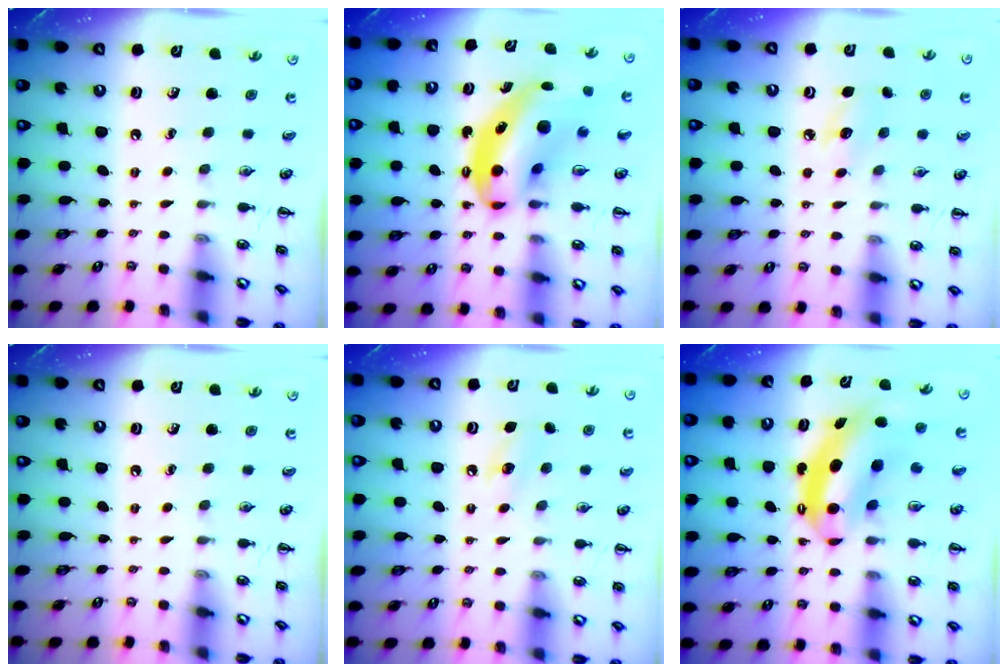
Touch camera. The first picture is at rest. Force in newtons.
{"total": 11.4, "press": 11.0, "slide": 2.9}
{"total": 7.3, "press": 7.1, "slide": 1.7}
{"total": 0.0}
{"total": 6.0, "press": 5.8, "slide": 1.6}
{"total": 7.1, "press": 6.9, "slide": 1.8}